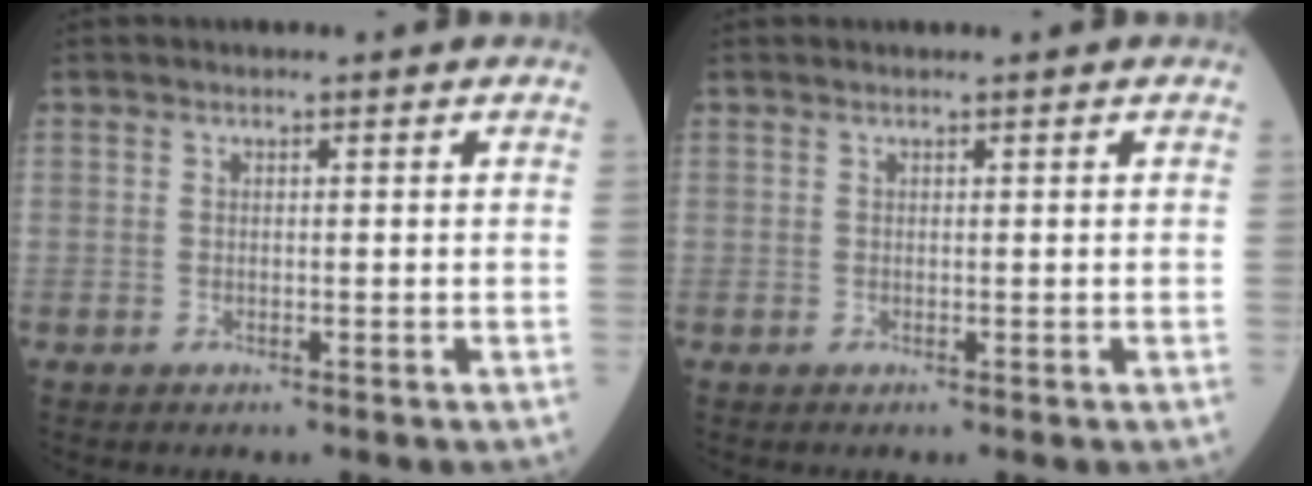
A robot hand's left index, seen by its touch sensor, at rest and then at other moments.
{"total": 0.6, "force": [0.6, -0.1, 0.1], "torque": [-0.006, 0.007, 0.013]}